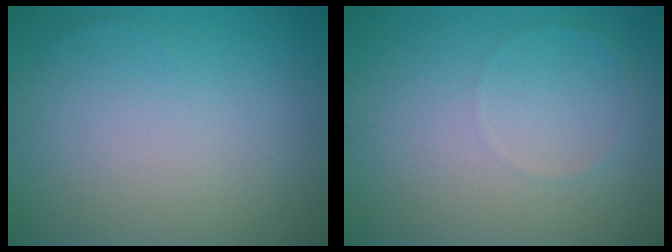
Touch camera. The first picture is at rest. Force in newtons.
{"total": 0.6, "press": 0.6, "slide": 0.1}